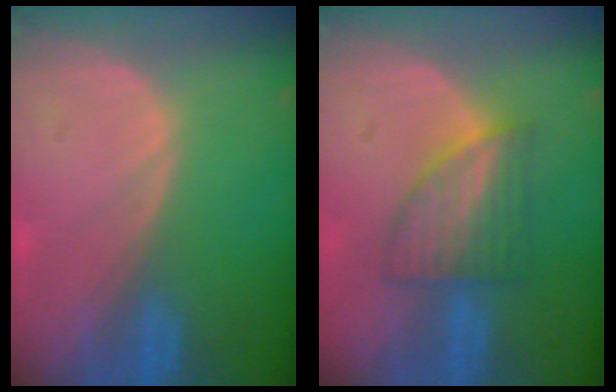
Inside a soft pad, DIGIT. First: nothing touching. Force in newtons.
{"total": 5.9, "press": 5.9, "slide": 0.4}